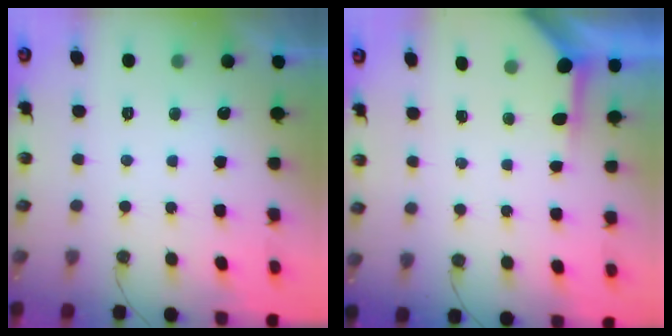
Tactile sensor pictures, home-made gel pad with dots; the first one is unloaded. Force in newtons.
{"total": 3.8, "press": 3.8, "slide": 0.4}